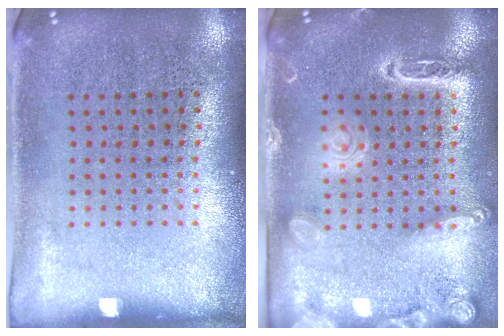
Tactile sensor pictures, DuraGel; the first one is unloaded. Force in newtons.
{"total": 2.1, "press": 1.9, "slide": 0.9}